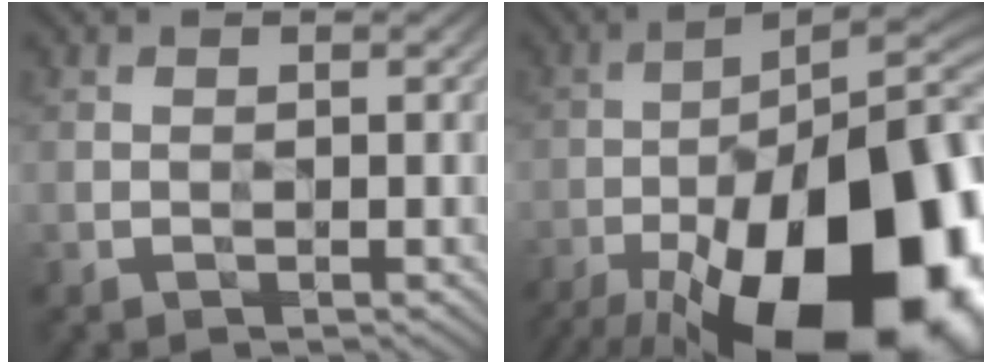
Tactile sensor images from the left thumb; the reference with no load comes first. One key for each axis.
{"total": 23.2, "fx": -12.8, "fy": 8.9, "fz": 17.2, "tx": -0.233, "ty": -0.035, "tz": -0.180}